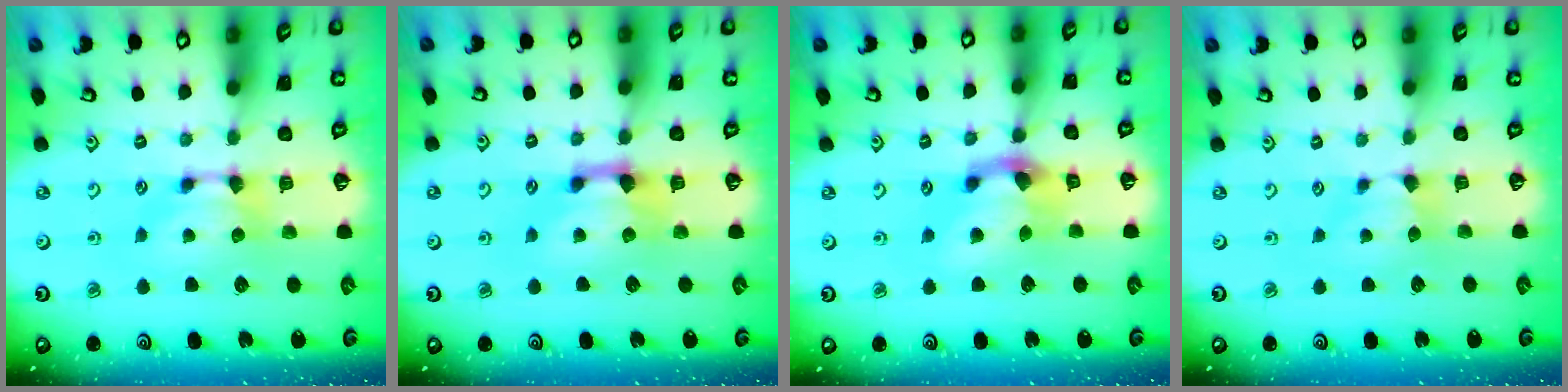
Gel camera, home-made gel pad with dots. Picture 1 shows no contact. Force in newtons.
{"total": 1.5, "press": 0.5, "slide": 1.4}
{"total": 4.0, "press": 3.5, "slide": 2.1}
{"total": 0.9, "press": 0.8, "slide": 0.5}